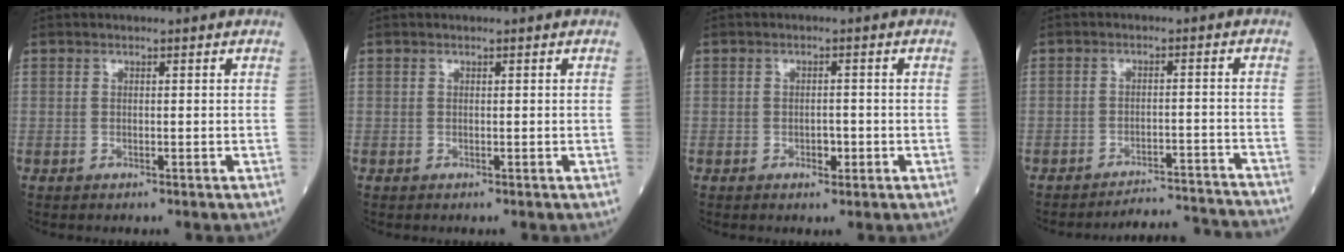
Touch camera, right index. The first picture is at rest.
{"total": 0.0}
{"total": 2.7, "force": [-1.0, 1.3, 2.1], "torque": [-0.030, 0.005, -0.009]}
{"total": 10.1, "force": [-10.1, -0.5, -0.2], "torque": [0.015, 0.016, -0.128]}